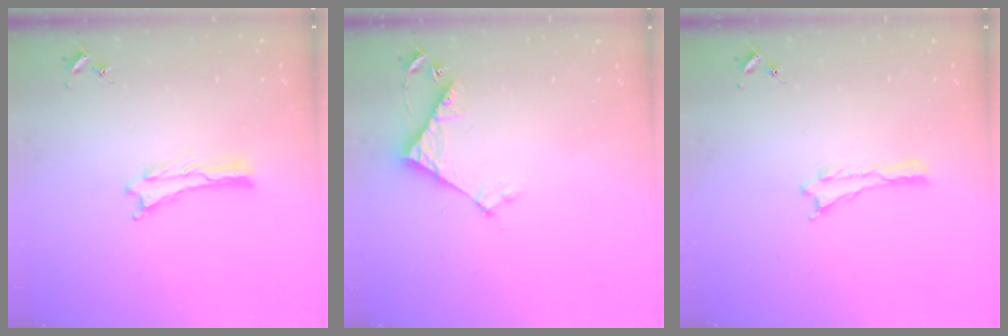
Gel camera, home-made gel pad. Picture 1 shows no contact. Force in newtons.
{"total": 6.1, "press": 6.0, "slide": 0.4}
{"total": 0.0}